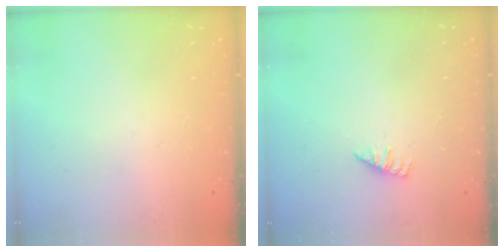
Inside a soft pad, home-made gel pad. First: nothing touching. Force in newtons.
{"total": 1.4, "press": 1.3, "slide": 0.3}